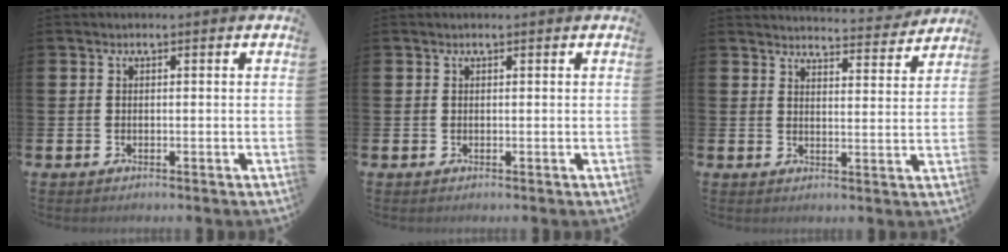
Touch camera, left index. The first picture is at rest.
{"total": 0.0}
{"total": 4.1, "force": [4.1, 0.1, 0.3], "torque": [0.000, -0.034, 0.068]}